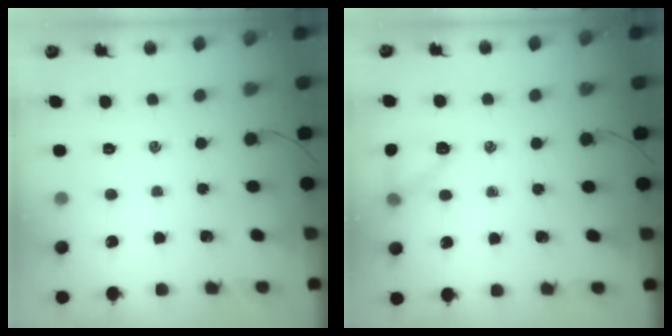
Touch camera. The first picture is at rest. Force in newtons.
{"total": 9.4, "press": 9.2, "slide": 1.8}